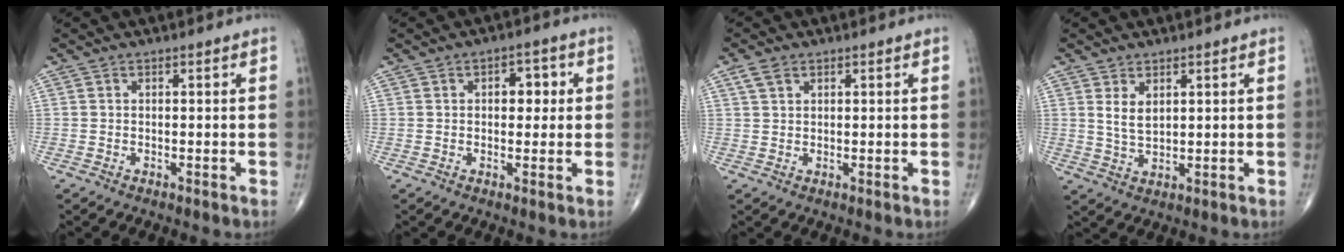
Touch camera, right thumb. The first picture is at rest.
{"total": 4.4, "force": [0.8, 2.9, 3.2], "torque": [-0.014, 0.003, 0.005]}
{"total": 2.5, "force": [1.4, 1.6, 1.4], "torque": [-0.029, 0.006, 0.030]}
{"total": 3.7, "force": [1.6, 1.9, 2.7], "torque": [-0.047, -0.015, 0.037]}